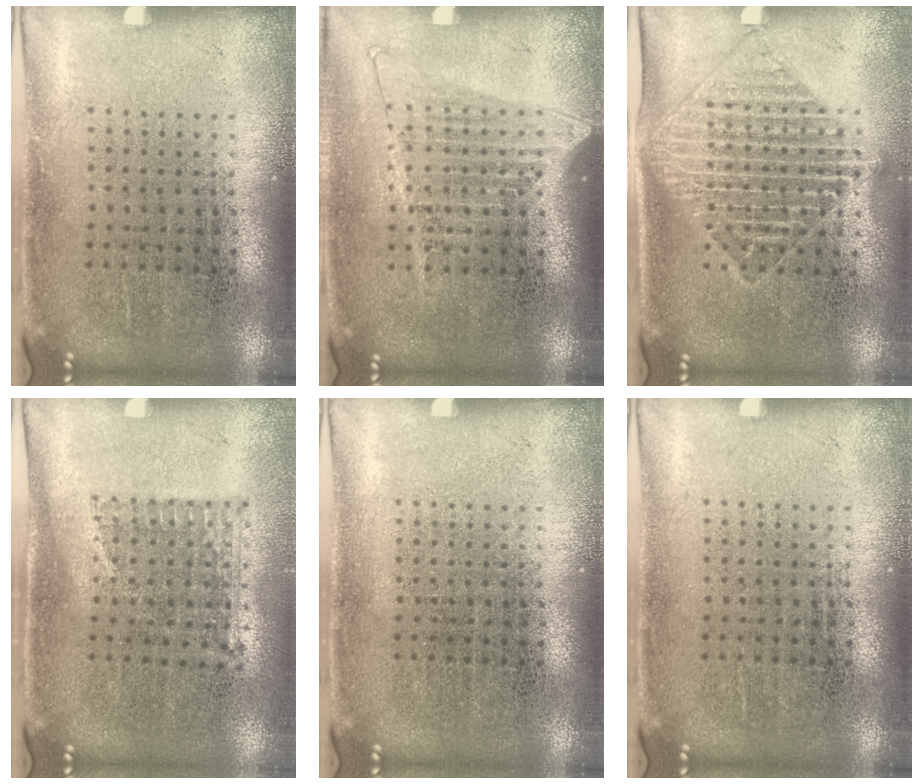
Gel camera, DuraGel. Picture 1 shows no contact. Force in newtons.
{"total": 1.3, "press": 1.2, "slide": 0.6}
{"total": 1.6, "press": 1.4, "slide": 0.8}
{"total": 1.0, "press": 0.8, "slide": 0.6}
{"total": 0.0}
{"total": 0.0}